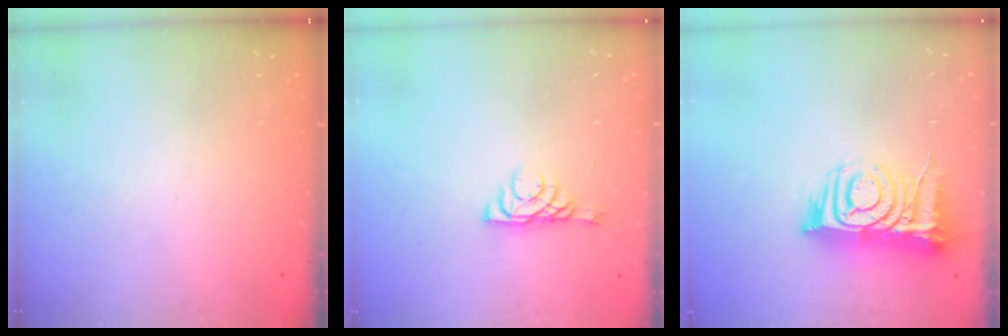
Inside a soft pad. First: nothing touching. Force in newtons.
{"total": 6.0, "press": 6.0, "slide": 0.7}
{"total": 12.8, "press": 12.7, "slide": 1.6}